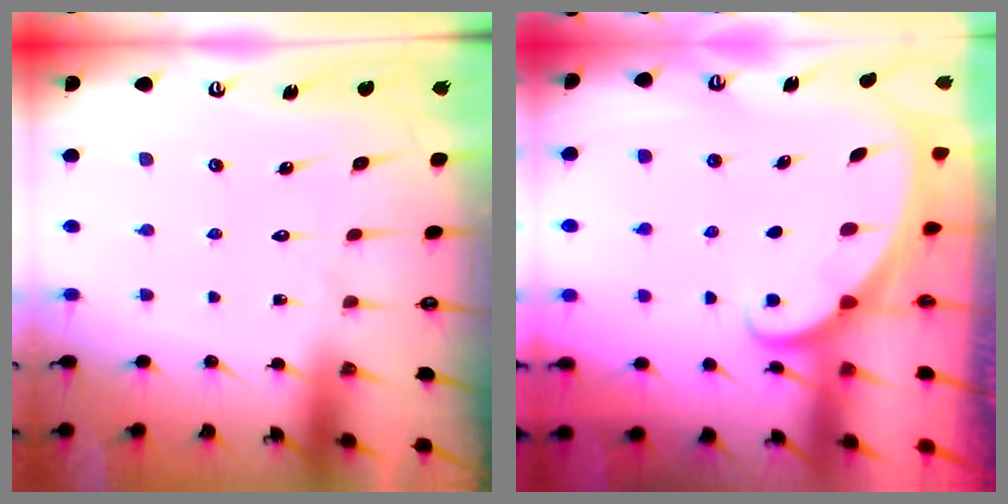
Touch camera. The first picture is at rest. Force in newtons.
{"total": 2.4, "press": 2.4, "slide": 0.2}